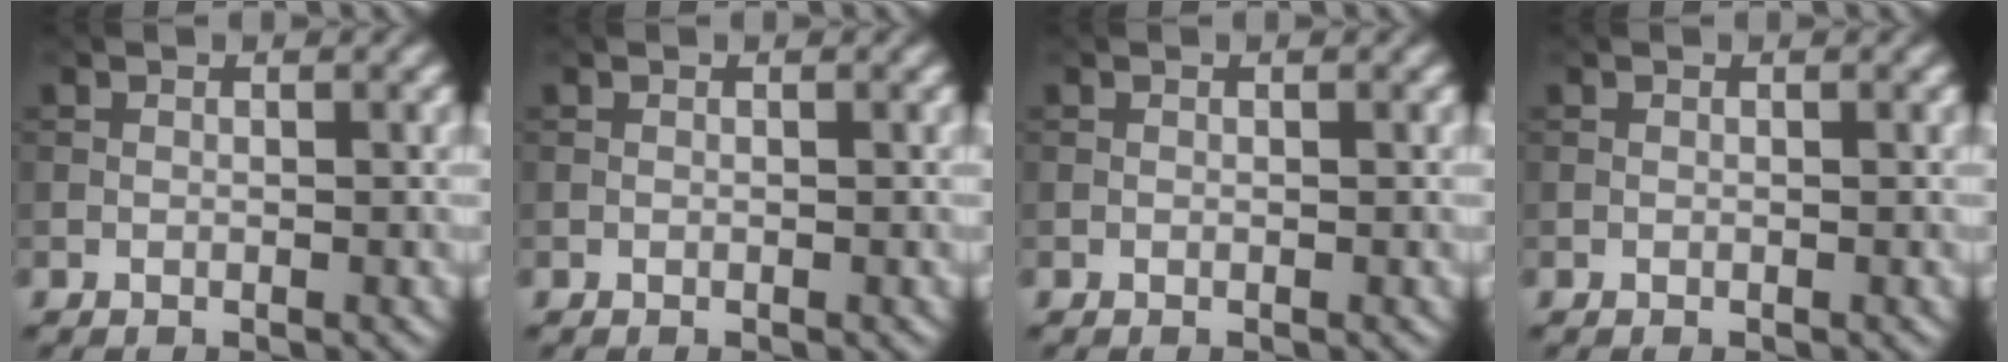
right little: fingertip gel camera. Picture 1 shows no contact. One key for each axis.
{"total": 0.0}
{"total": 0.0}
{"total": 0.0}